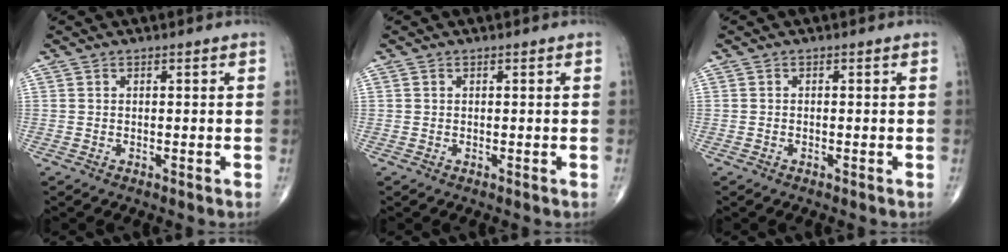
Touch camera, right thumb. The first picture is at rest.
{"total": 0.0}
{"total": 0.0}